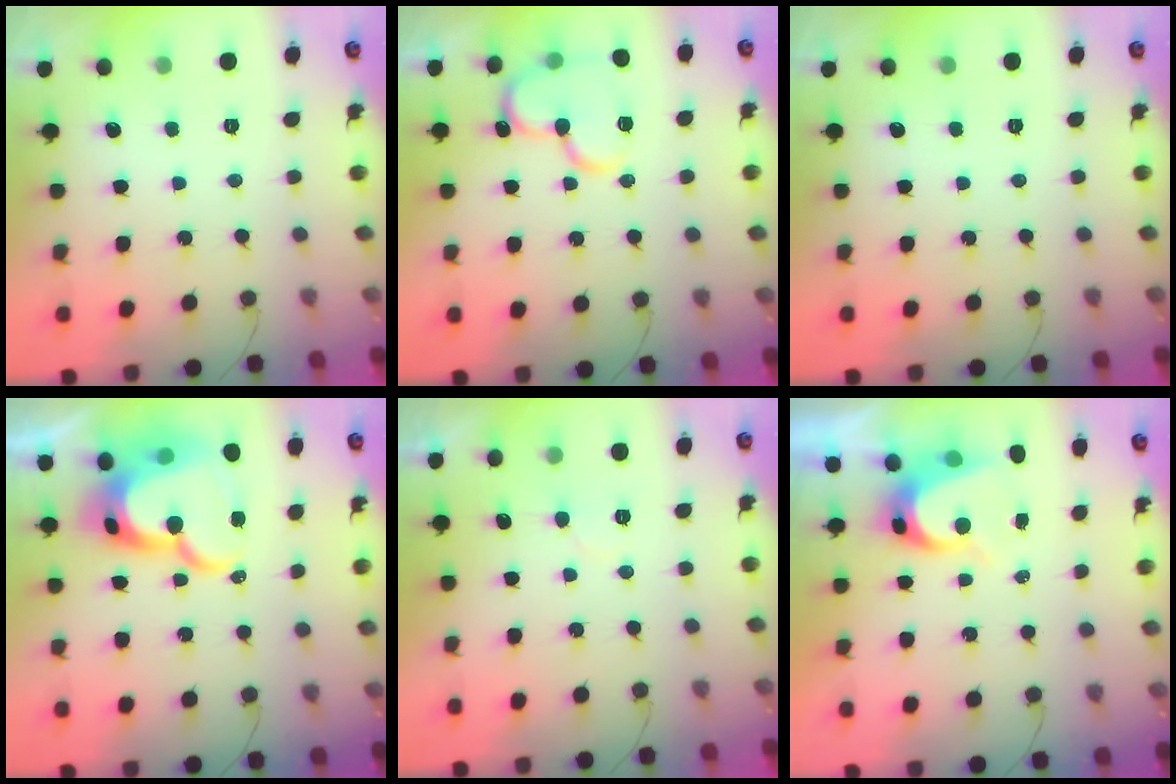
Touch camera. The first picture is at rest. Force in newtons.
{"total": 15.8, "press": 15.7, "slide": 1.8}
{"total": 0.0}
{"total": 22.0, "press": 21.9, "slide": 1.9}
{"total": 3.4, "press": 3.4, "slide": 0.4}
{"total": 6.5, "press": 6.5, "slide": 0.6}